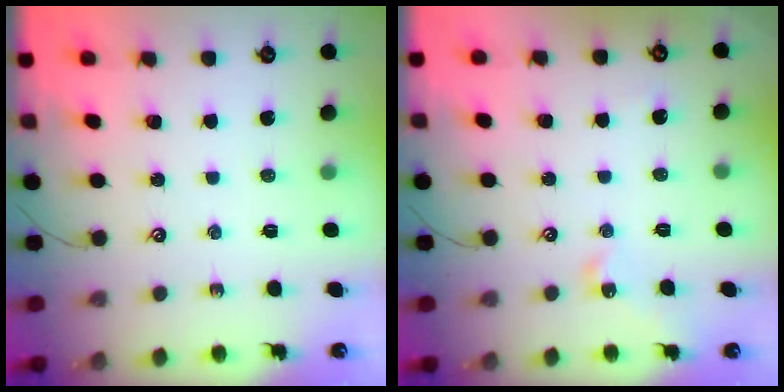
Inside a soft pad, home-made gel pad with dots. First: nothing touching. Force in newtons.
{"total": 4.0, "press": 4.0, "slide": 0.3}